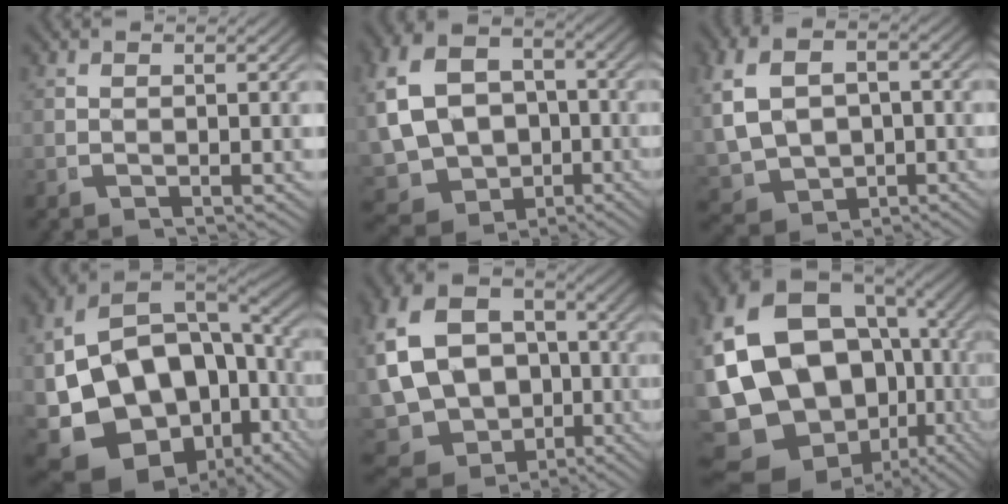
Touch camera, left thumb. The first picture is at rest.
{"total": 16.0, "force": [-3.2, 13.3, 8.2], "torque": [-0.189, -0.061, -0.036]}
{"total": 9.0, "force": [-0.7, 7.0, 5.6], "torque": [-0.122, -0.035, 0.008]}
{"total": 23.5, "force": [-5.6, 17.8, 14.2], "torque": [-0.322, -0.103, -0.049]}
{"total": 18.5, "force": [-3.8, 15.4, 9.5], "torque": [-0.231, -0.079, -0.041]}
{"total": 23.3, "force": [-2.8, 17.6, 14.9], "torque": [-0.351, -0.090, -0.013]}